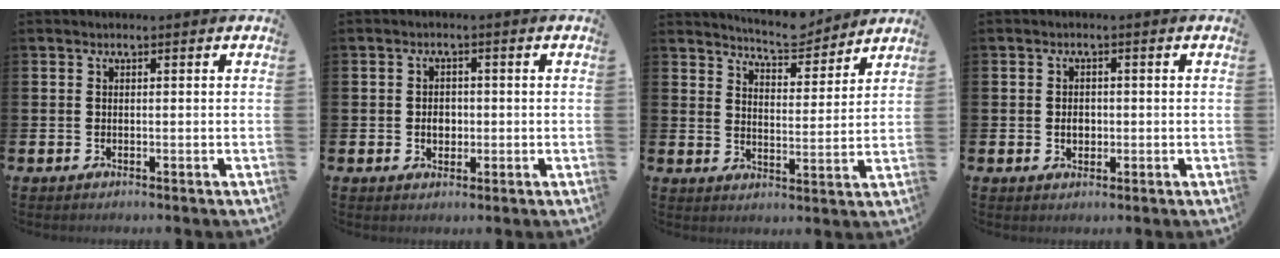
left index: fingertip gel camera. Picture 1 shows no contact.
{"total": 2.5, "force": [-0.2, 2.0, 1.5], "torque": [-0.016, 0.001, -0.011]}
{"total": 6.5, "force": [6.4, 0.7, 0.7], "torque": [-0.026, -0.041, 0.116]}
{"total": 2.1, "force": [-0.2, 1.6, 1.4], "torque": [-0.012, 0.001, -0.009]}